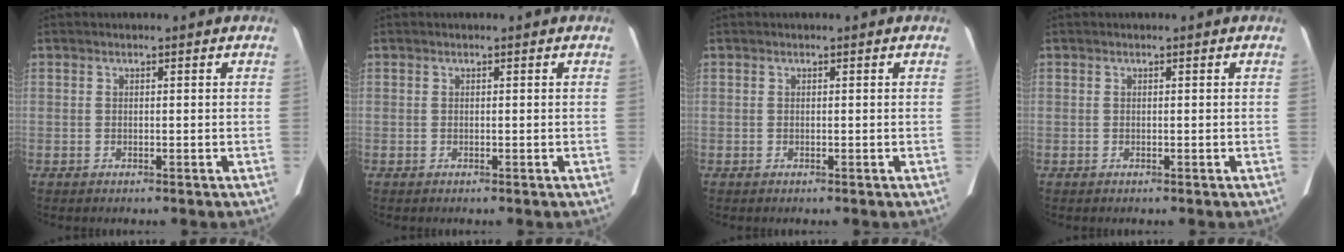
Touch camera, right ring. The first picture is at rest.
{"total": 0.0}
{"total": 0.0}
{"total": 0.0}